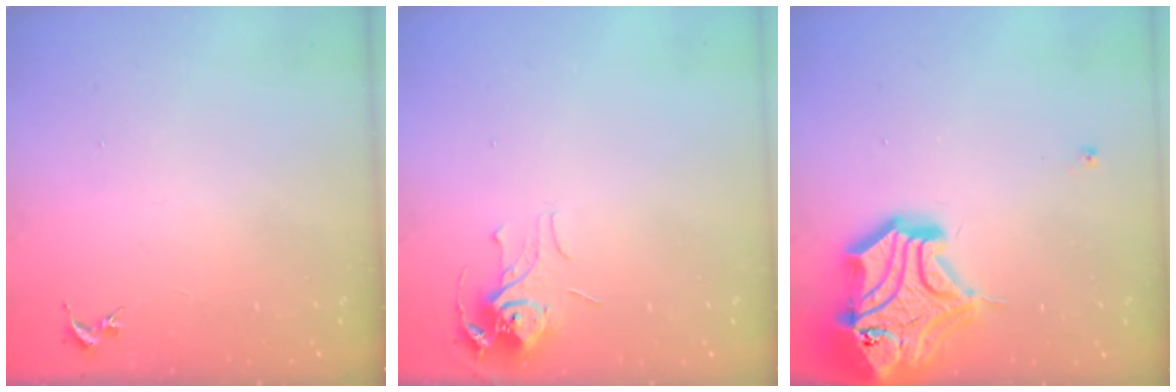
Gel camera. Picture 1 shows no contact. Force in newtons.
{"total": 7.8, "press": 7.7, "slide": 0.7}
{"total": 23.5, "press": 23.3, "slide": 3.4}